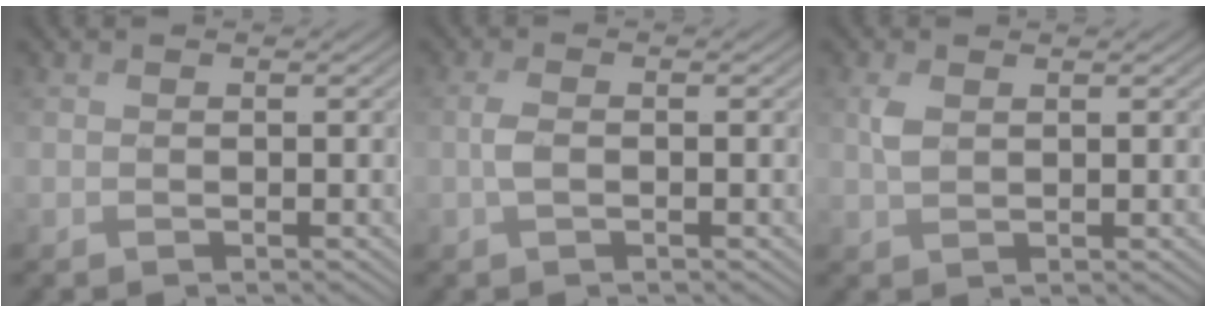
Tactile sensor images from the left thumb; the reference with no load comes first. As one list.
[{"total": 1.4, "force": [0.2, 0.2, 1.3], "torque": [-0.031, 0.007, -0.002]}, {"total": 2.1, "force": [1.3, 0.8, 1.4], "torque": [-0.037, 0.008, 0.028]}]